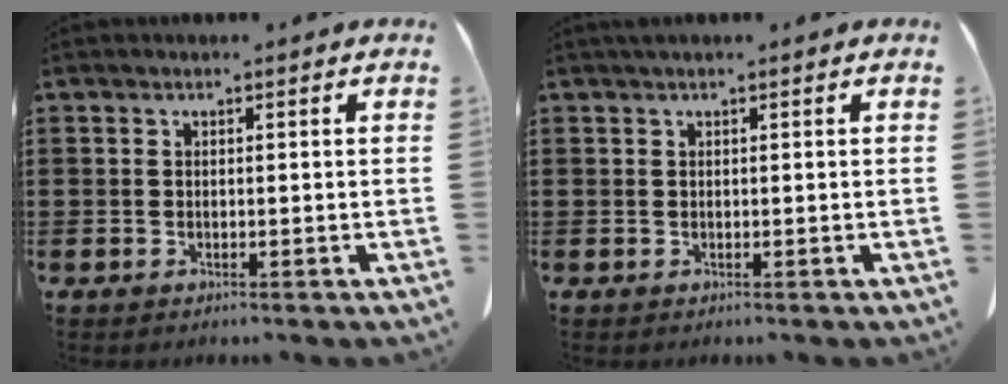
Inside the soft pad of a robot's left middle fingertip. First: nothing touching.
{"total": 0.5, "force": [0.3, 0.0, 0.4], "torque": [-0.009, 0.001, 0.006]}